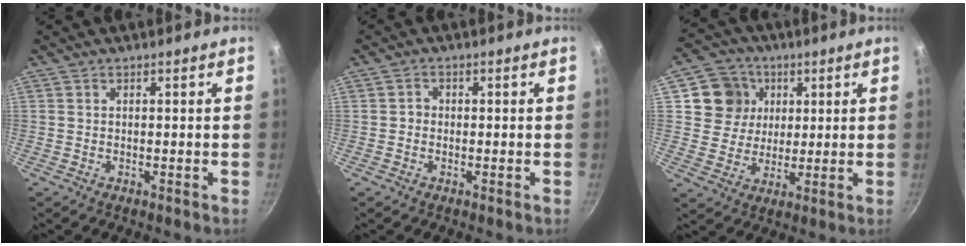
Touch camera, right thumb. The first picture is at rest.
{"total": 1.3, "force": [-0.2, 1.2, 0.5], "torque": [-0.005, 0.005, -0.006]}
{"total": 9.8, "force": [3.1, 8.9, 2.8], "torque": [-0.014, 0.000, 0.052]}